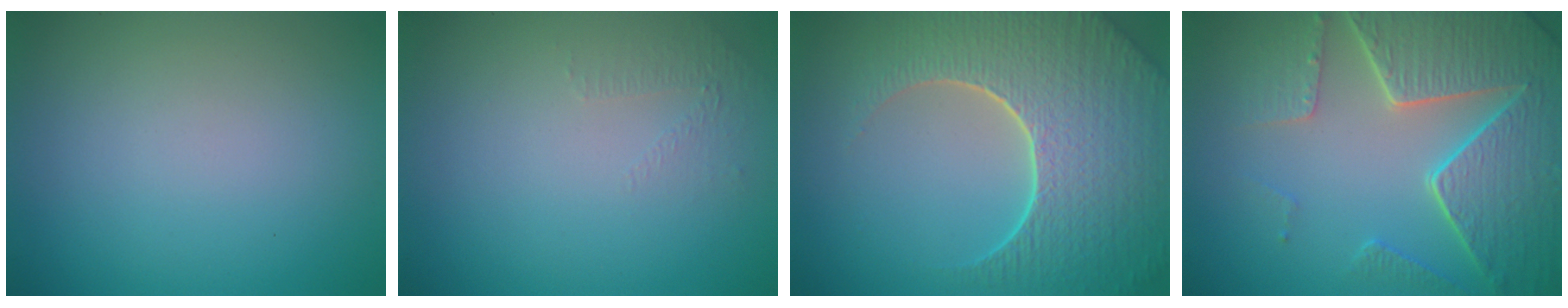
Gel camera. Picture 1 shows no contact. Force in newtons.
{"total": 0.9, "press": 0.4, "slide": 0.8}
{"total": 9.2, "press": 6.6, "slide": 6.4}
{"total": 8.1, "press": 6.1, "slide": 5.3}